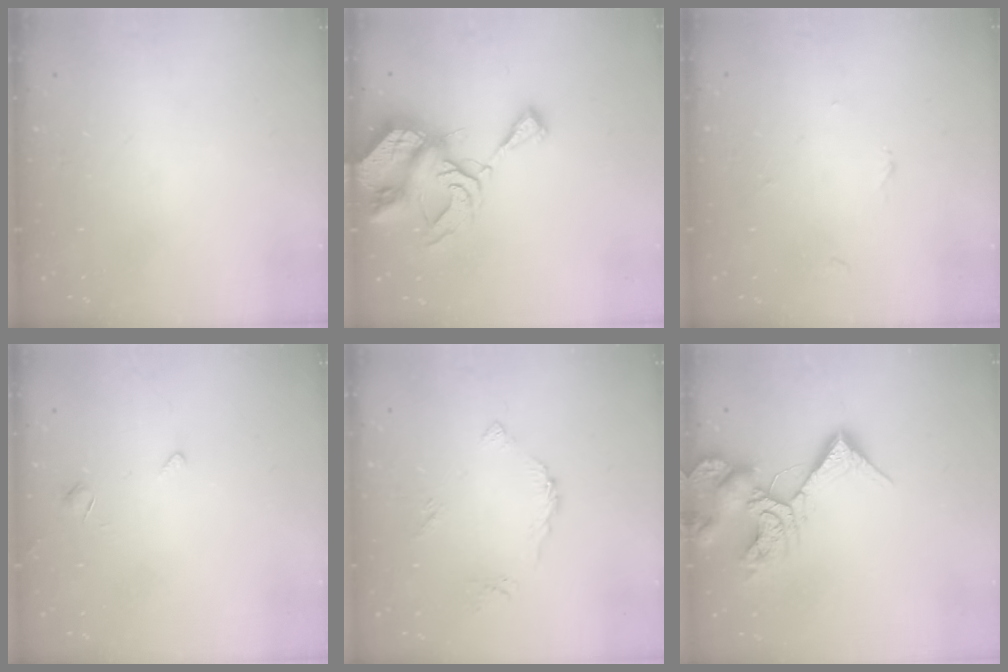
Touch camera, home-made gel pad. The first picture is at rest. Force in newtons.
{"total": 9.8, "press": 9.8, "slide": 1.1}
{"total": 2.5, "press": 2.5, "slide": 0.3}
{"total": 1.7, "press": 1.6, "slide": 0.5}
{"total": 5.1, "press": 5.0, "slide": 0.2}
{"total": 12.5, "press": 12.4, "slide": 1.5}